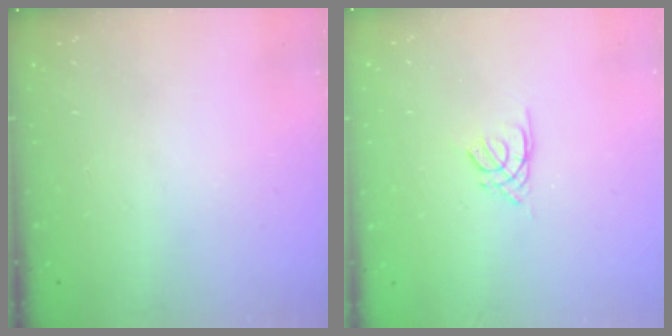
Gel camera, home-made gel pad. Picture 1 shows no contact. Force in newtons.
{"total": 2.6, "press": 2.6, "slide": 0.3}